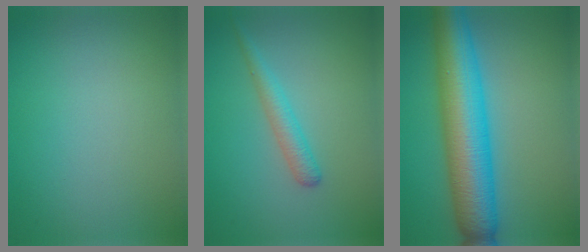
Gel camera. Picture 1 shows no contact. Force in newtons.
{"total": 2.1, "press": 2.1, "slide": 0.1}
{"total": 10.0, "press": 10.0, "slide": 0.2}